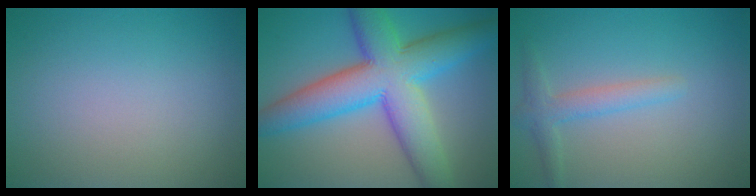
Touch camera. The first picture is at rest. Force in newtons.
{"total": 11.1, "press": 11.1, "slide": 0.4}
{"total": 2.3, "press": 2.3, "slide": 0.1}